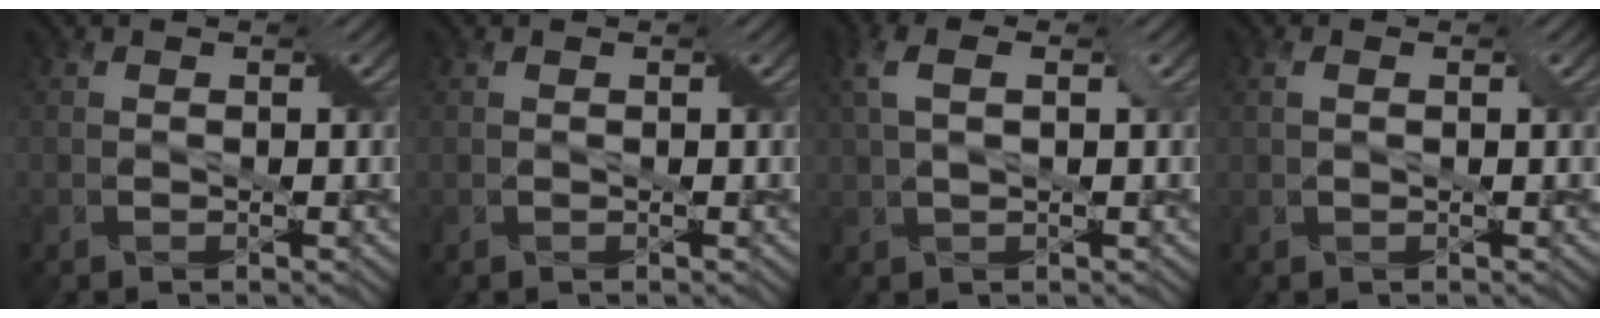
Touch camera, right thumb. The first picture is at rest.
{"total": 0.0}
{"total": 4.4, "force": [1.4, 1.8, 3.8], "torque": [-0.097, 0.014, 0.026]}
{"total": 1.4, "force": [0.4, 0.8, 1.2], "torque": [-0.024, 0.003, 0.009]}